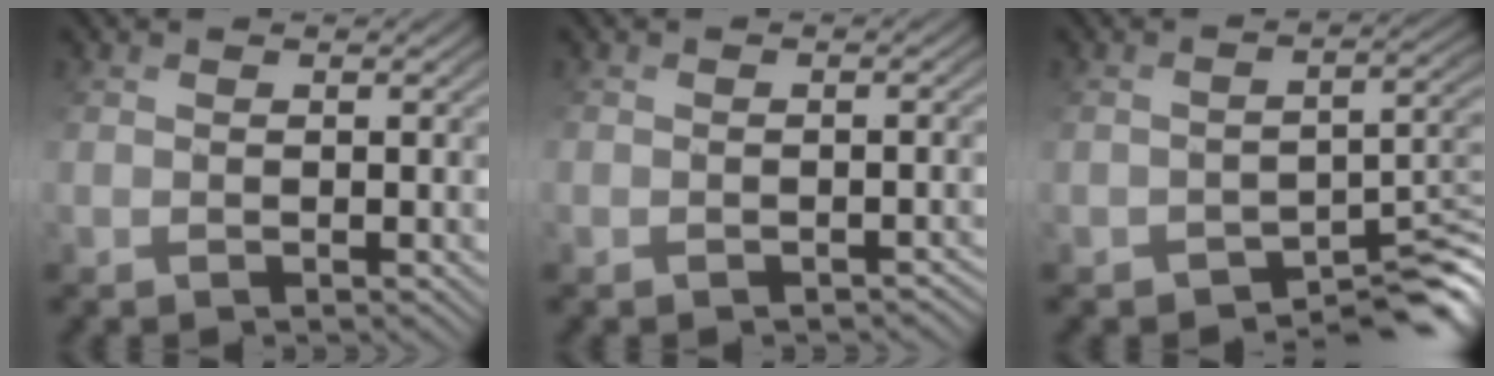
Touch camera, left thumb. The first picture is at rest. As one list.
[{"total": 2.1, "force": [-1.7, 1.1, 0.4], "torque": [0.011, -0.004, -0.025]}, {"total": 6.0, "force": [-4.5, 2.5, 3.2], "torque": [-0.027, -0.017, -0.068]}]